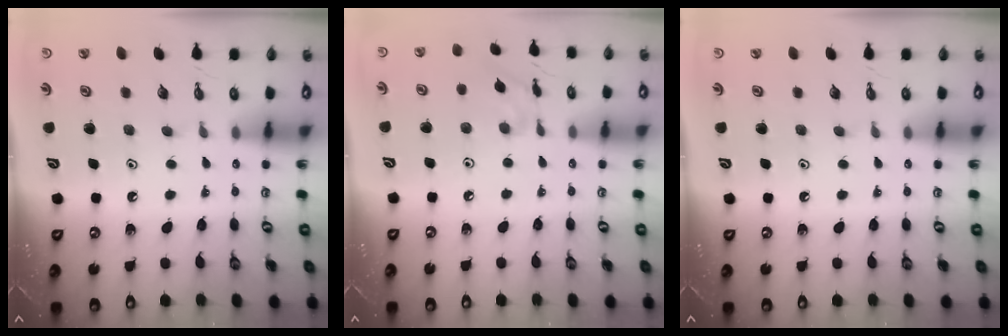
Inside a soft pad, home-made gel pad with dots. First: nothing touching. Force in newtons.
{"total": 7.4, "press": 7.4, "slide": 0.4}
{"total": 0.0}